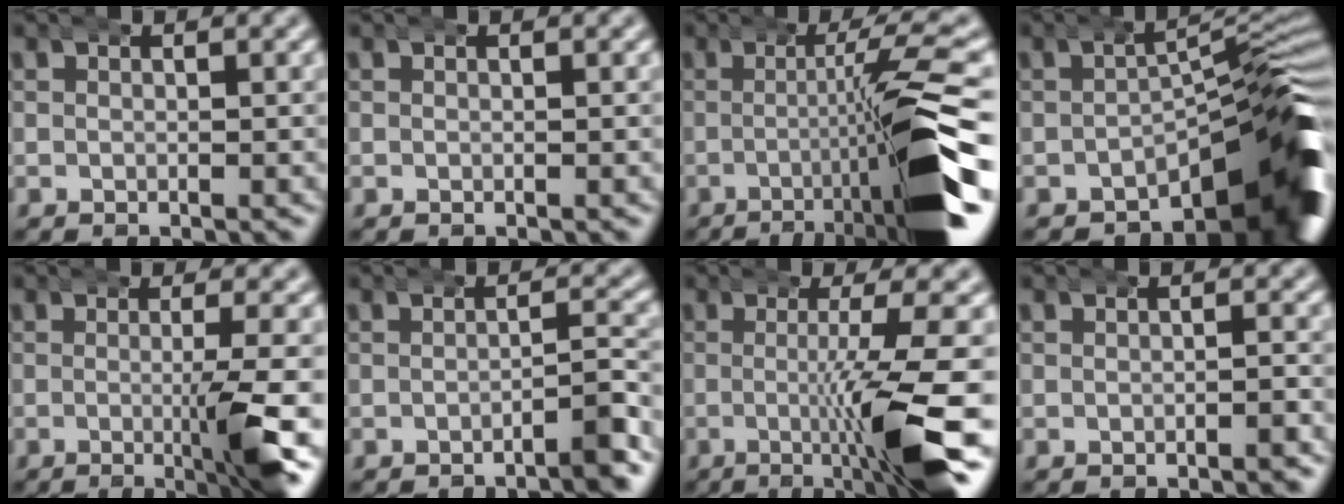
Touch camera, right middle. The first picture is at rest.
{"total": 0.0}
{"total": 12.6, "force": [-2.9, 1.6, 12.1], "torque": [-0.169, 0.003, -0.036]}
{"total": 15.8, "force": [-6.5, 6.6, 12.9], "torque": [-0.124, -0.002, -0.089]}
{"total": 7.1, "force": [-1.4, 1.0, 6.9], "torque": [-0.094, -0.003, -0.025]}
{"total": 2.7, "force": [-1.5, 0.6, 2.2], "torque": [-0.028, 0.005, -0.032]}
{"total": 10.1, "force": [-1.6, 1.3, 9.9], "torque": [-0.133, 0.003, -0.028]}
{"total": 0.8, "force": [-0.6, 0.2, 0.5], "torque": [-0.003, 0.004, -0.015]}